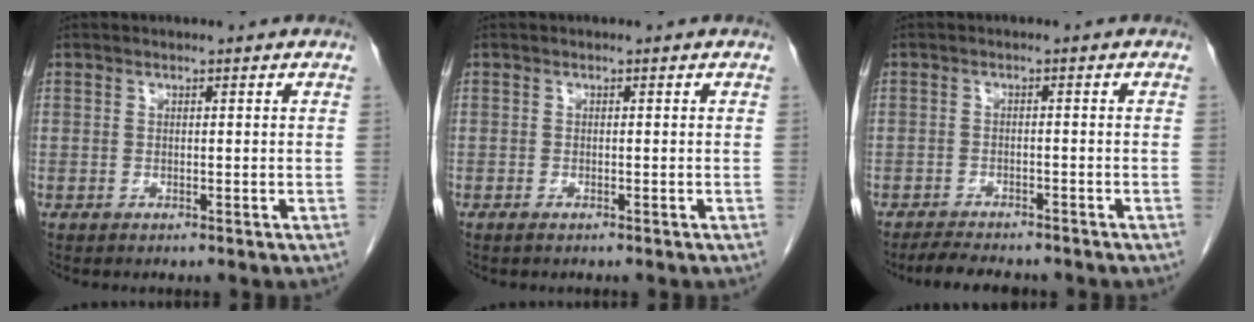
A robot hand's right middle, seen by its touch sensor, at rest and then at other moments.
{"total": 0.8, "force": [-0.5, 0.2, 0.6], "torque": [-0.011, -0.001, -0.006]}
{"total": 6.3, "force": [-5.7, 1.3, 2.4], "torque": [-0.040, -0.011, -0.086]}